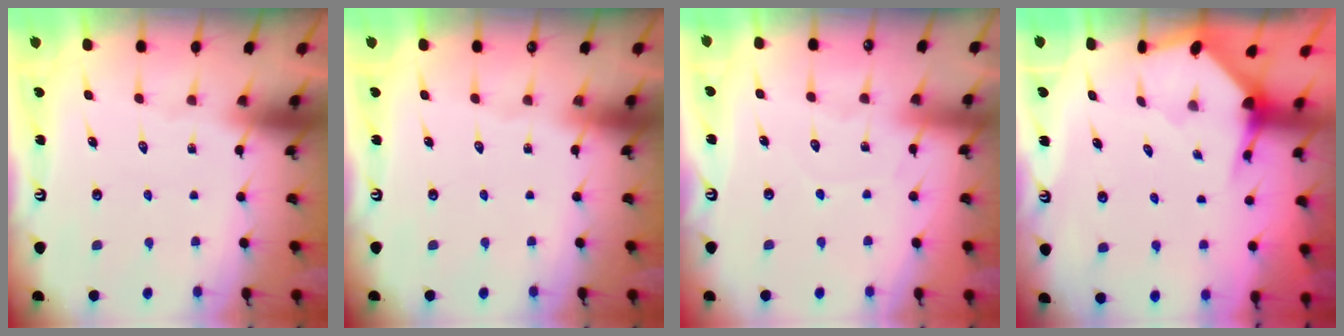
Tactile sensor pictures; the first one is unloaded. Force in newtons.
{"total": 0.0}
{"total": 4.4, "press": 4.3, "slide": 0.6}
{"total": 3.3, "press": 3.3, "slide": 0.1}